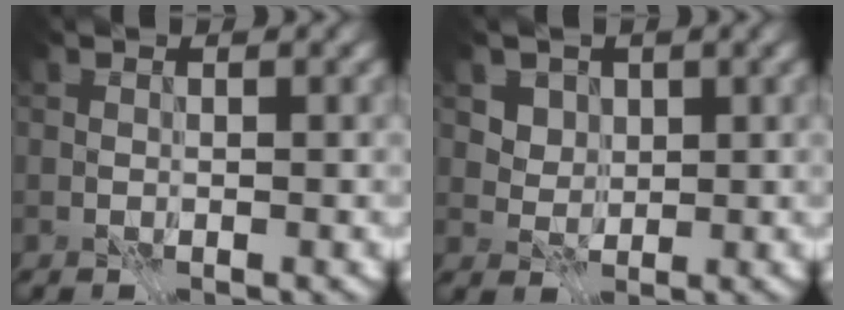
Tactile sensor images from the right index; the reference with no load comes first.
{"total": 5.1, "force": [3.1, 3.6, 1.9], "torque": [-0.041, 0.001, 0.048]}